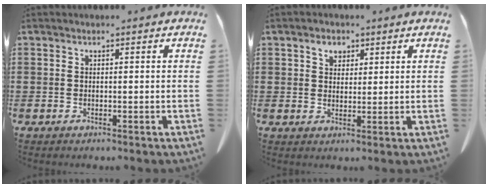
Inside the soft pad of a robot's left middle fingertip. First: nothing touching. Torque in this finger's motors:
{"motor_torque": [0.10, 0.03, 0.06, 0.02]}